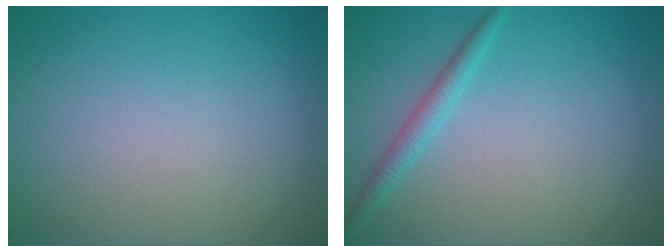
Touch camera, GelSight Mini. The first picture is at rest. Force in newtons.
{"total": 1.8, "press": 1.8, "slide": 0.1}